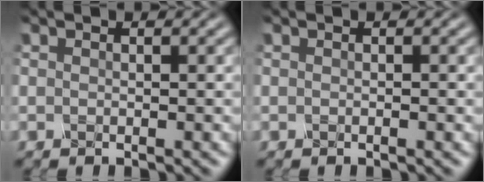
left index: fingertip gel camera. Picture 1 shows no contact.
{"total": 0.0}